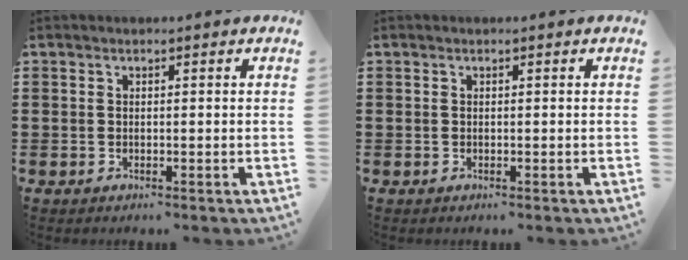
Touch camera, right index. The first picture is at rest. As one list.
[{"total": 0.0}]